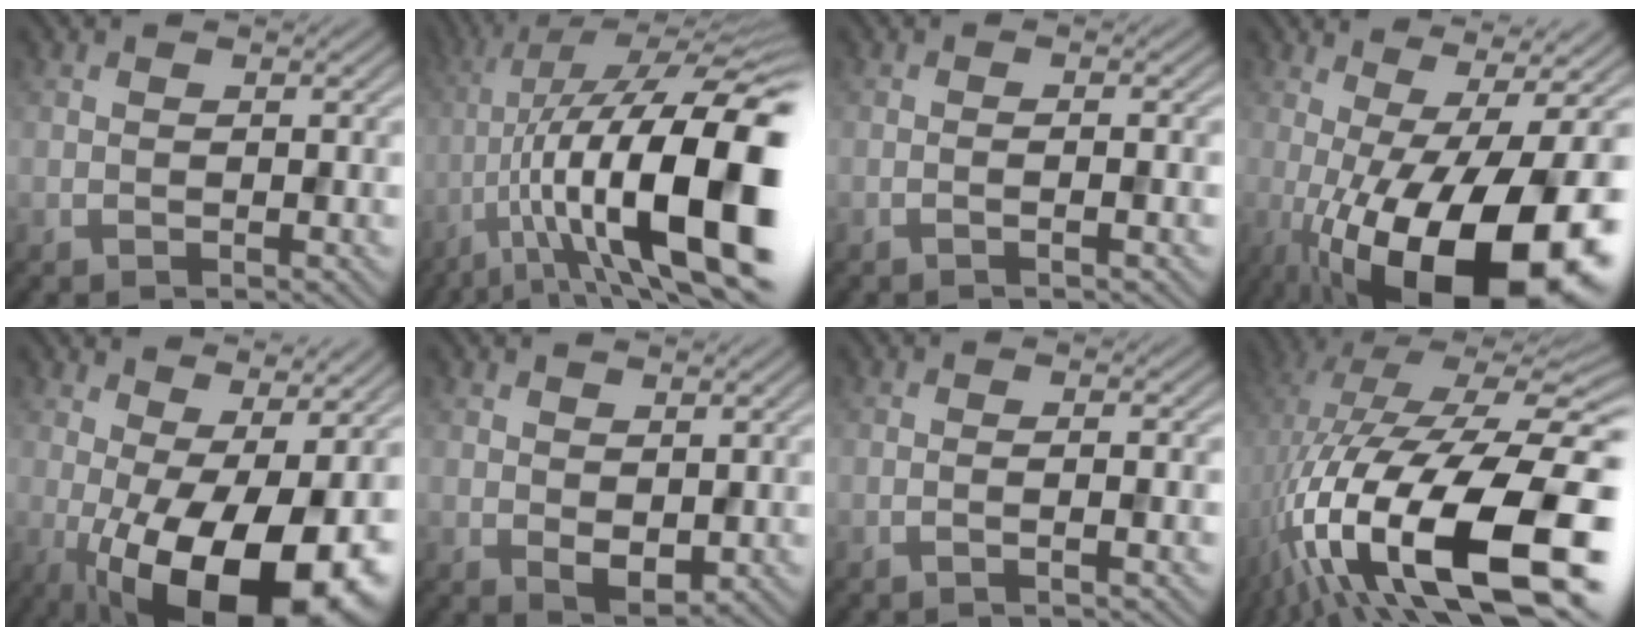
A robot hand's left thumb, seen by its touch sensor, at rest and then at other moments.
{"total": 19.9, "force": [-5.3, 6.2, 18.1], "torque": [-0.296, 0.007, -0.087]}
{"total": 1.7, "force": [-0.9, -0.1, 1.5], "torque": [-0.026, 0.003, -0.019]}
{"total": 19.2, "force": [-7.0, 6.0, 16.8], "torque": [-0.242, -0.010, -0.108]}
{"total": 17.5, "force": [-3.6, 7.3, 15.5], "torque": [-0.221, -0.012, -0.044]}
{"total": 2.8, "force": [0.8, 1.7, 2.0], "torque": [-0.040, -0.009, 0.020]}
{"total": 2.0, "force": [-1.0, 0.0, 1.8], "torque": [-0.028, 0.004, -0.022]}
{"total": 20.8, "force": [-6.0, 7.9, 18.3], "torque": [-0.310, -0.014, -0.093]}